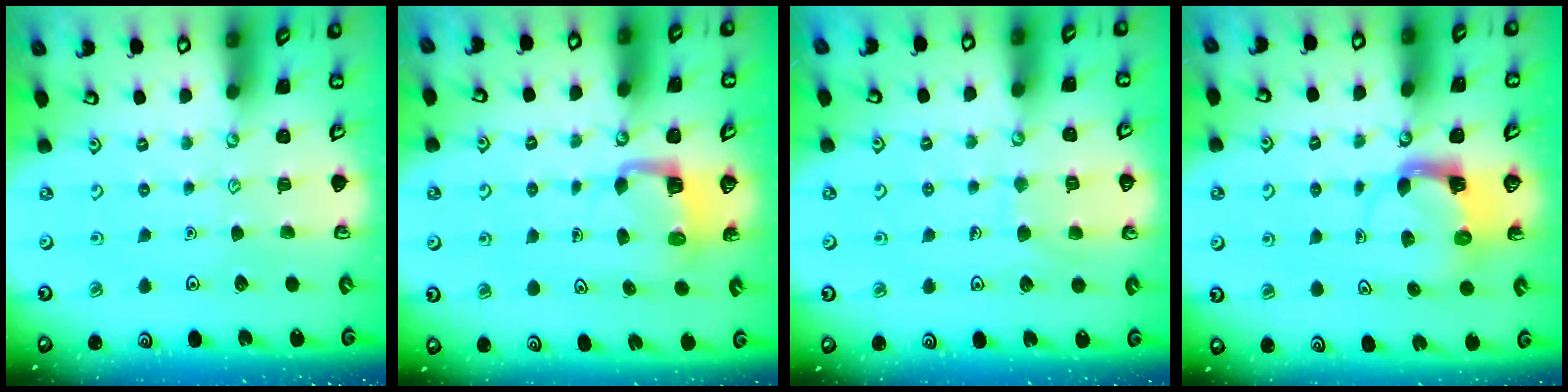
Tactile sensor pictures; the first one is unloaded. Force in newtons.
{"total": 4.1, "press": 4.1, "slide": 0.1}
{"total": 7.2, "press": 7.2, "slide": 0.5}
{"total": 3.9, "press": 3.9, "slide": 0.6}